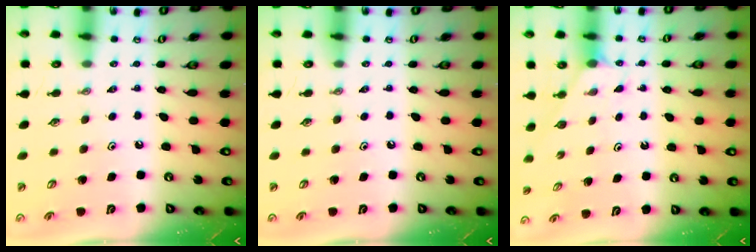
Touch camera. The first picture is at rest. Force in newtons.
{"total": 0.0}
{"total": 1.2, "press": 1.2, "slide": 0.2}